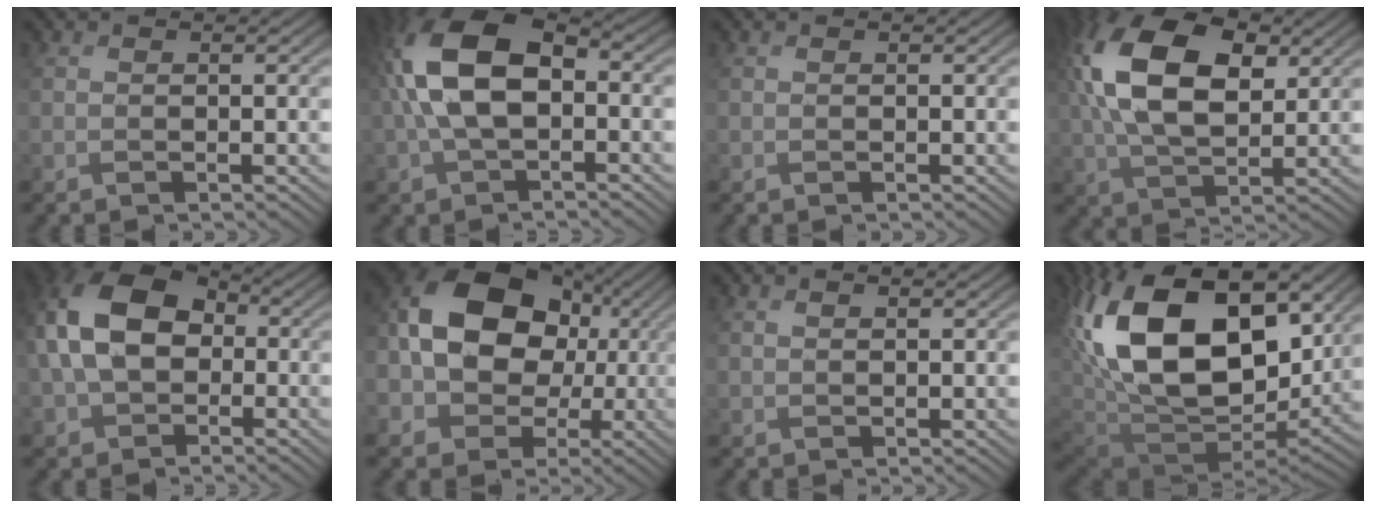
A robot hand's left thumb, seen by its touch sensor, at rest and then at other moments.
{"total": 11.0, "force": [-0.2, 6.0, 9.2], "torque": [-0.199, 0.018, -0.013]}
{"total": 0.0}
{"total": 15.0, "force": [4.0, 8.6, 11.7], "torque": [-0.271, 0.023, 0.072]}
{"total": 13.4, "force": [0.1, 9.3, 9.6], "torque": [-0.219, 0.003, -0.012]}
{"total": 17.4, "force": [0.7, 13.3, 11.2], "torque": [-0.244, 0.017, -0.001]}
{"total": 0.8, "force": [0.4, 0.3, 0.6], "torque": [-0.016, 0.002, 0.009]}
{"total": 21.4, "force": [5.2, 13.4, 16.0], "torque": [-0.357, 0.002, 0.094]}